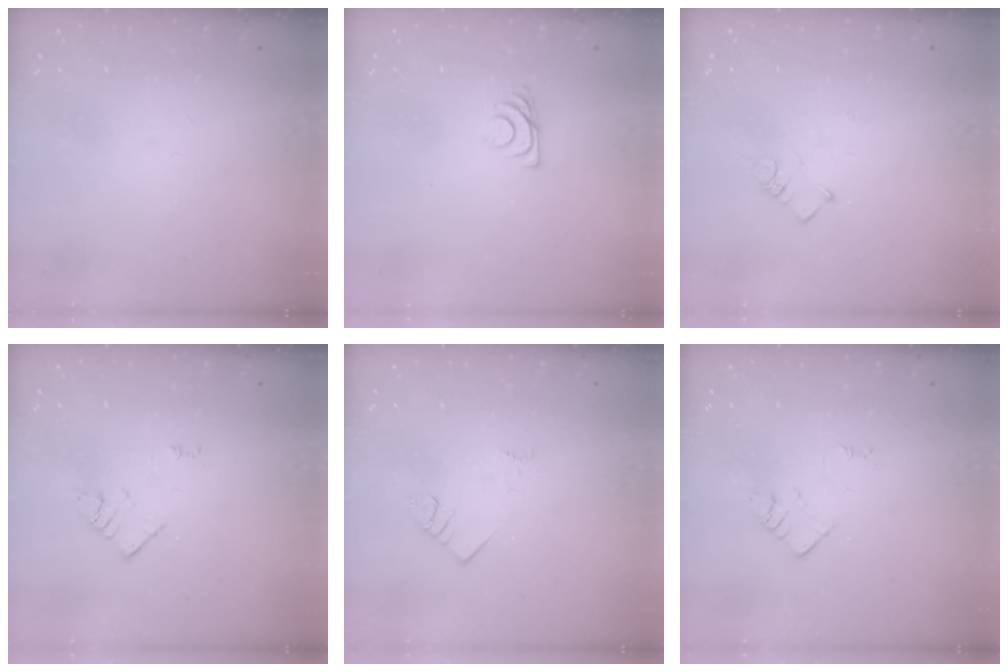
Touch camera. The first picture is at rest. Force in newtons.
{"total": 5.4, "press": 5.3, "slide": 0.7}
{"total": 2.6, "press": 2.6, "slide": 0.5}
{"total": 2.7, "press": 2.6, "slide": 0.4}
{"total": 2.3, "press": 2.3, "slide": 0.4}
{"total": 2.1, "press": 2.1, "slide": 0.3}